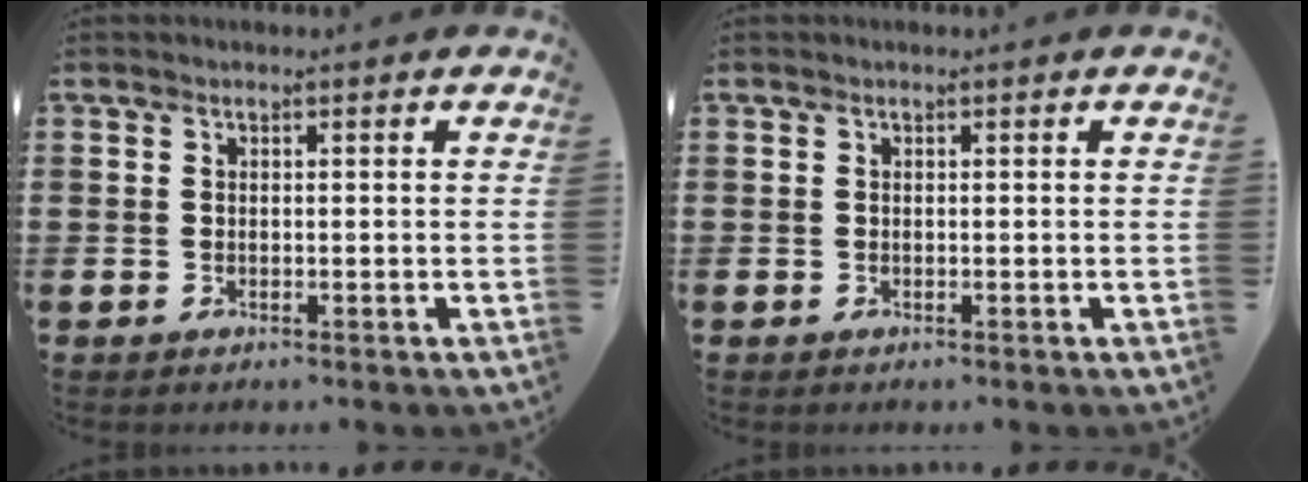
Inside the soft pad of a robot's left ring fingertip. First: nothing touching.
{"total": 0.0}